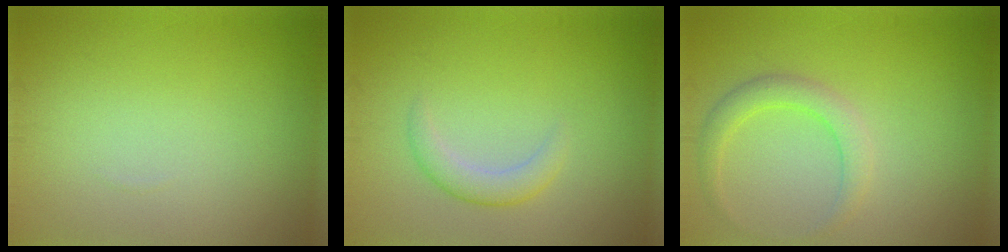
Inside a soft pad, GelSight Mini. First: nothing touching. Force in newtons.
{"total": 2.0, "press": 2.0, "slide": 0.1}
{"total": 2.4, "press": 2.4, "slide": 0.1}